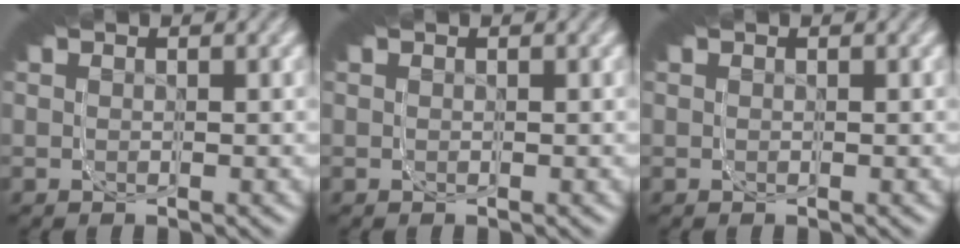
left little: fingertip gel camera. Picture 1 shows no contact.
{"total": 0.0}
{"total": 0.0}